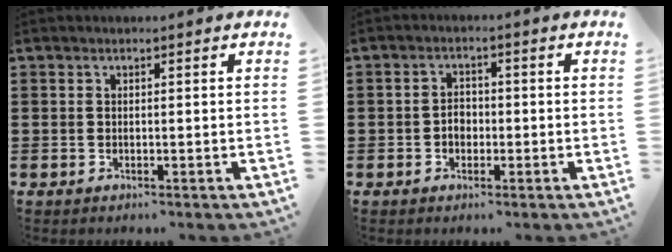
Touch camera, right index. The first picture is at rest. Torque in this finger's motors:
{"motor_torque": [1.20, 0.79, 0.12, 0.06]}